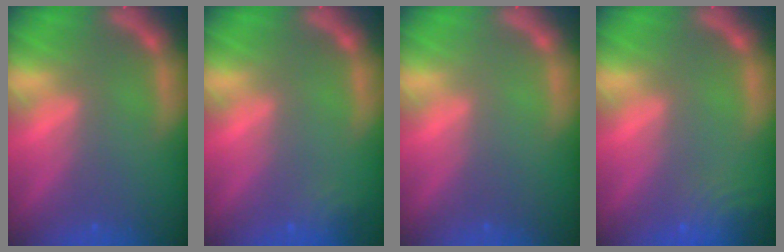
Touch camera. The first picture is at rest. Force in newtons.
{"total": 1.9}
{"total": 0.0}
{"total": 5.1}